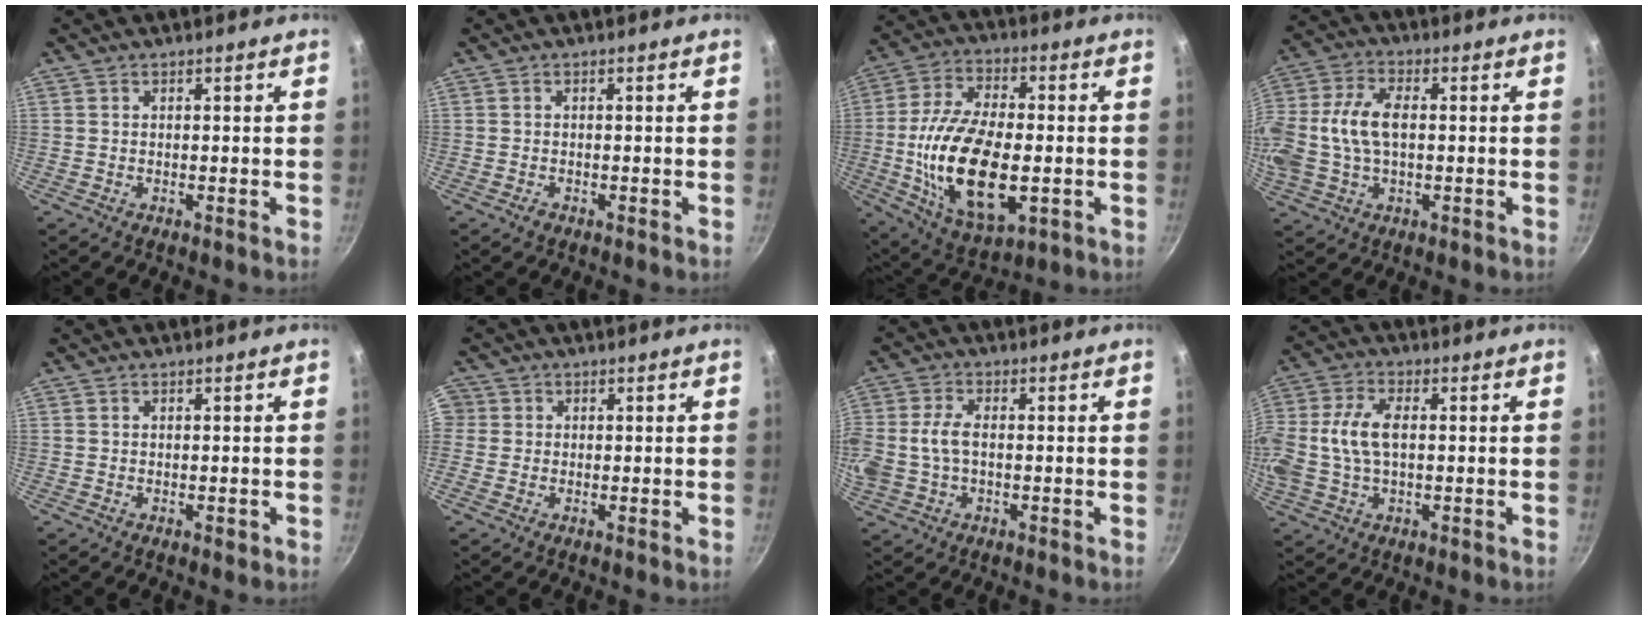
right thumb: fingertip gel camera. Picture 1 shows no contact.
{"total": 0.8, "force": [-0.6, 0.5, 0.3], "torque": [-0.003, 0.001, -0.013]}
{"total": 21.7, "force": [-3.1, 10.9, 18.5], "torque": [-0.345, 0.002, -0.041]}
{"total": 15.0, "force": [0.3, 9.0, 12.0], "torque": [-0.284, 0.017, 0.005]}
{"total": 0.7, "force": [-0.2, 0.4, 0.5], "torque": [0.001, 0.000, -0.005]}
{"total": 1.5, "force": [-0.1, 1.4, 0.4], "torque": [0.002, 0.003, -0.006]}
{"total": 8.1, "force": [-0.4, 5.1, 6.3], "torque": [-0.151, 0.017, -0.008]}
{"total": 11.9, "force": [0.5, 6.8, 9.8], "torque": [-0.230, 0.016, 0.010]}